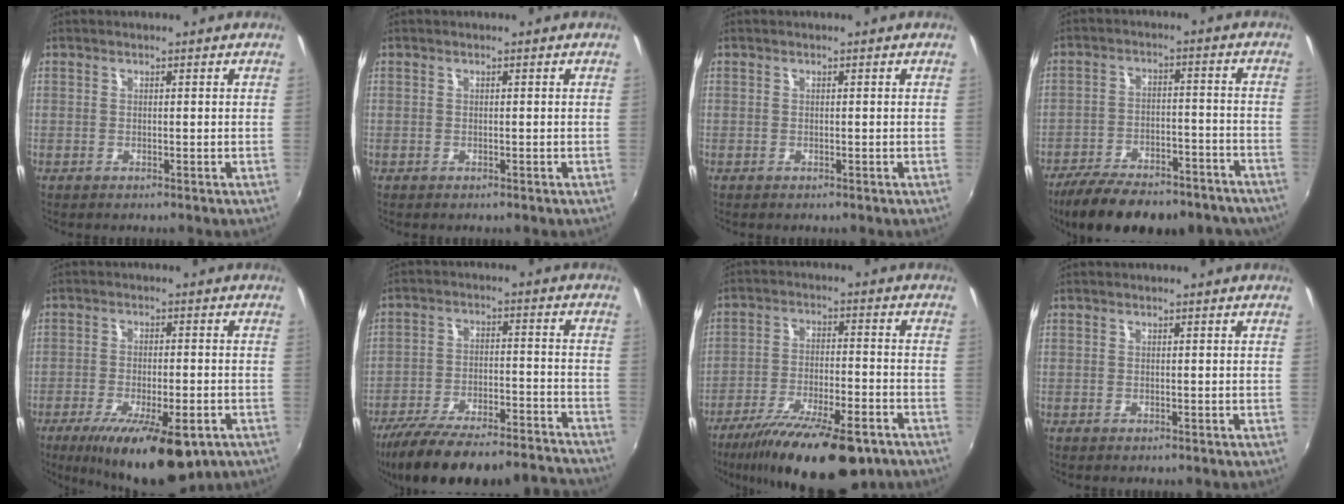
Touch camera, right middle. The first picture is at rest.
{"total": 0.0}
{"total": 0.0}
{"total": 23.2, "force": [-18.8, 8.2, 10.9], "torque": [-0.207, -0.015, -0.248]}
{"total": 16.4, "force": [-10.0, 5.4, 11.8], "torque": [-0.215, -0.041, -0.145]}
{"total": 25.3, "force": [-22.6, 4.7, 10.5], "torque": [-0.189, -0.024, -0.314]}
{"total": 19.9, "force": [-14.2, 5.6, 12.7], "torque": [-0.232, -0.041, -0.219]}
{"total": 0.0}